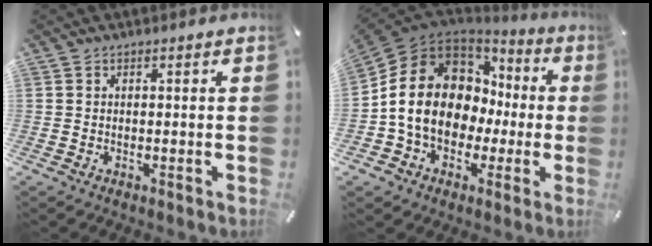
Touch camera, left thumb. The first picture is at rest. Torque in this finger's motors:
{"motor_torque": [1.17, 1.64, 2.77, 0.00, 0.61]}